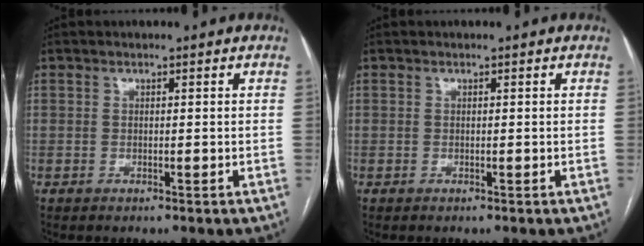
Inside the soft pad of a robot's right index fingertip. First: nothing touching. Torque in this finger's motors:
{"motor_torque": [0.42, 0.25, -0.02, 0.00]}